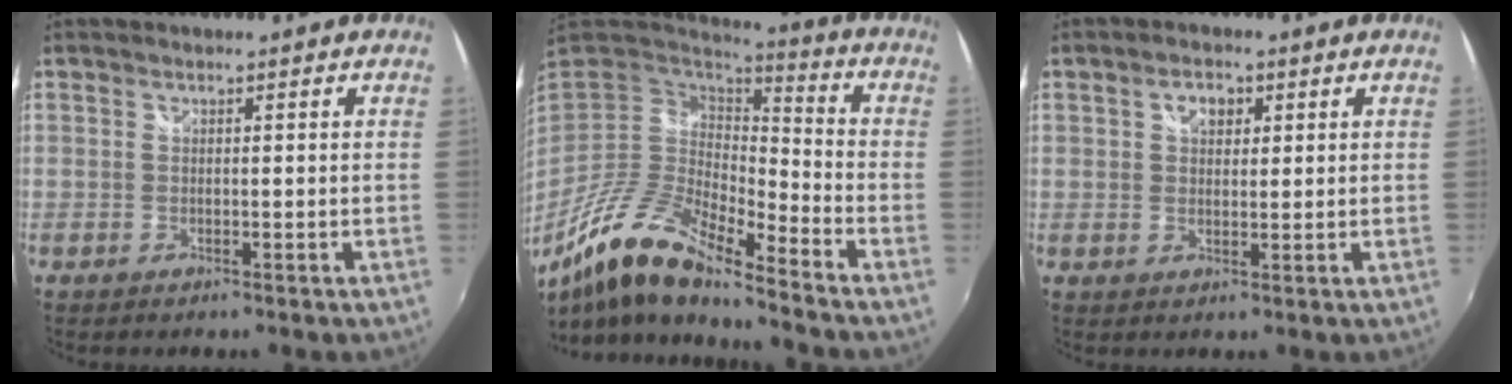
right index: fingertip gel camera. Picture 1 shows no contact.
{"total": 16.0, "force": [-11.2, 3.3, 11.0], "torque": [-0.202, -0.024, -0.221]}
{"total": 3.3, "force": [1.2, 2.3, 2.0], "torque": [-0.027, 0.009, 0.020]}